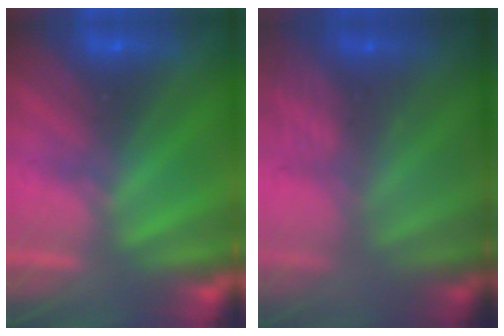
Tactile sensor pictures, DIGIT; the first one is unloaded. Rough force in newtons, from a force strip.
{"total": 2.8}